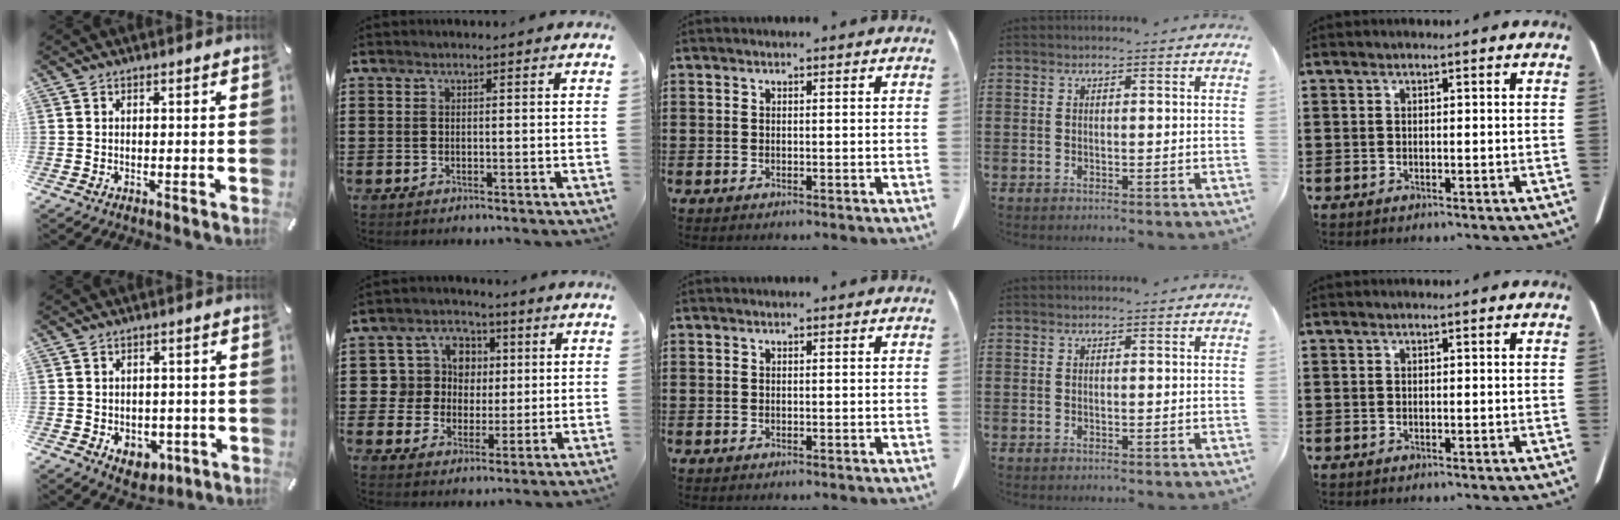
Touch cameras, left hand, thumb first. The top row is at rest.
{"thumb": {"total": 5.3, "force": [-1.4, 4.4, 2.5], "torque": [-0.025, 0.006, -0.023]}, "index": {"total": 7.5, "force": [2.0, 7.0, 1.7], "torque": [-0.063, 0.014, 0.039]}}